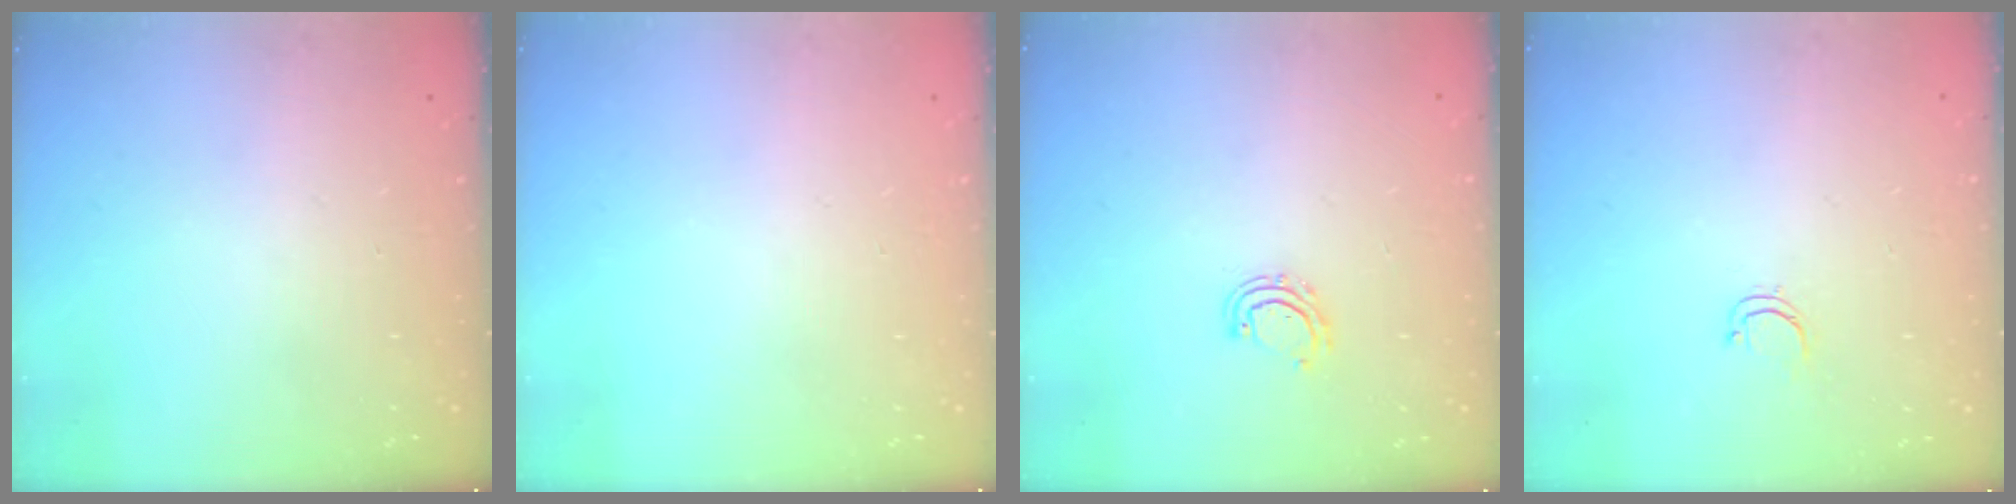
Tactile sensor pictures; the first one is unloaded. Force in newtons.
{"total": 0.0}
{"total": 6.1, "press": 5.9, "slide": 1.4}
{"total": 3.5, "press": 3.5, "slide": 0.5}